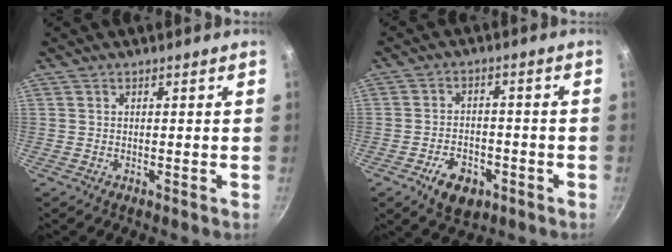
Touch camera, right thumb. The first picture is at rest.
{"total": 7.9, "force": [-3.9, 4.9, 4.8], "torque": [-0.059, 0.021, -0.056]}